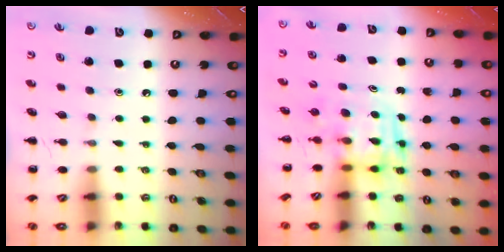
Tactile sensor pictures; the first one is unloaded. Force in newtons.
{"total": 3.9, "press": 3.9, "slide": 0.7}